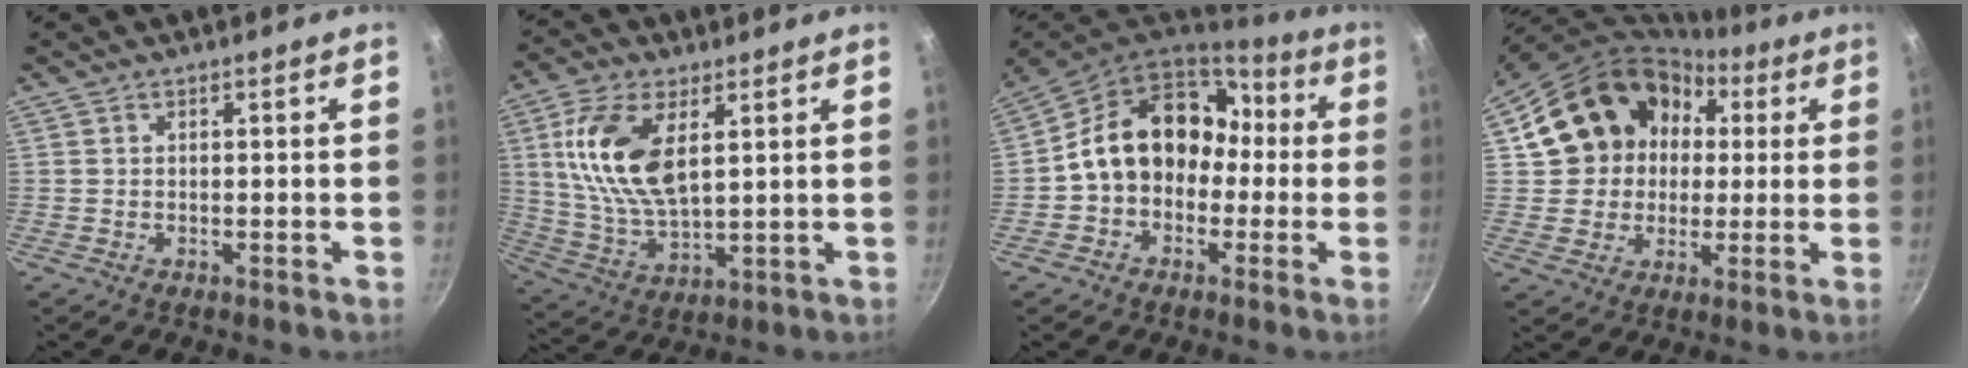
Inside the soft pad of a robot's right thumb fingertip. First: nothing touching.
{"total": 14.6, "force": [4.2, 7.2, 12.0], "torque": [-0.229, -0.016, 0.088]}
{"total": 16.4, "force": [0.1, 13.1, 9.9], "torque": [-0.115, 0.061, -0.008]}
{"total": 18.5, "force": [3.8, 16.0, 8.4], "torque": [-0.127, 0.040, 0.064]}